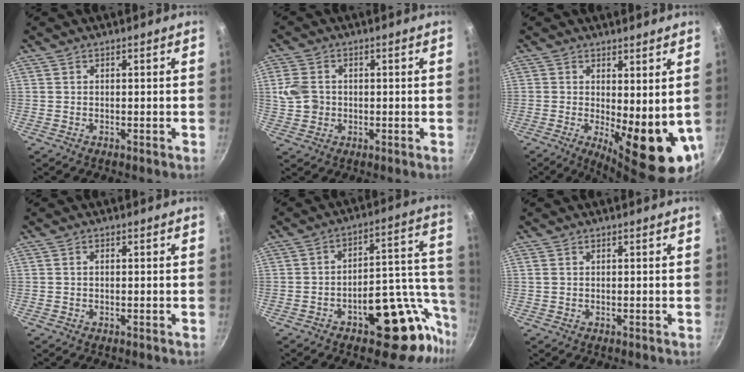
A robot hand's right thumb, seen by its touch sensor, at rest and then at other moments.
{"total": 5.9, "force": [0.1, 4.8, 3.3], "torque": [-0.060, 0.002, 0.000]}
{"total": 12.6, "force": [-0.2, 4.5, 11.8], "torque": [-0.133, -0.024, 0.010]}
{"total": 0.8, "force": [0.0, 0.6, 0.6], "torque": [-0.011, 0.004, 0.000]}
{"total": 19.4, "force": [-9.3, 9.9, 13.9], "torque": [-0.101, 0.069, -0.125]}
{"total": 0.8, "force": [0.3, 0.6, 0.5], "torque": [-0.009, 0.002, 0.005]}